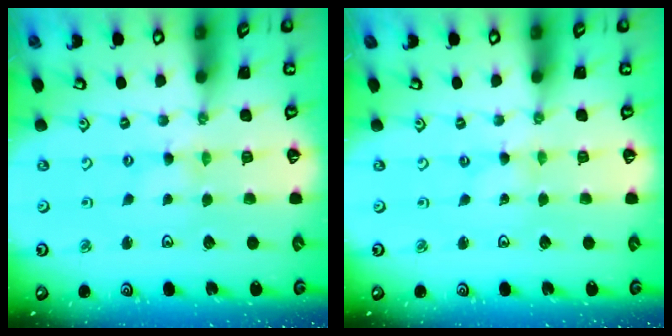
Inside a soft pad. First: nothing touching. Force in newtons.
{"total": 0.0}